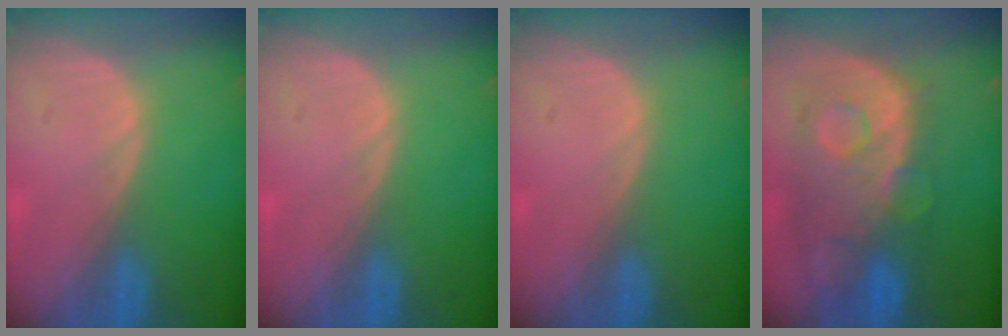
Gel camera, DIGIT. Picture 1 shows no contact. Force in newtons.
{"total": 0.0}
{"total": 0.0}
{"total": 11.2, "press": 9.8, "slide": 5.5}